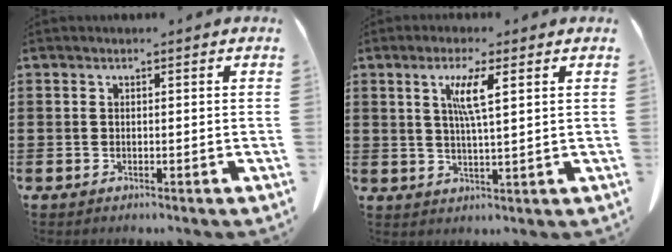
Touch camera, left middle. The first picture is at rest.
{"total": 5.0, "force": [2.0, 0.4, 4.5], "torque": [-0.095, 0.002, 0.030]}